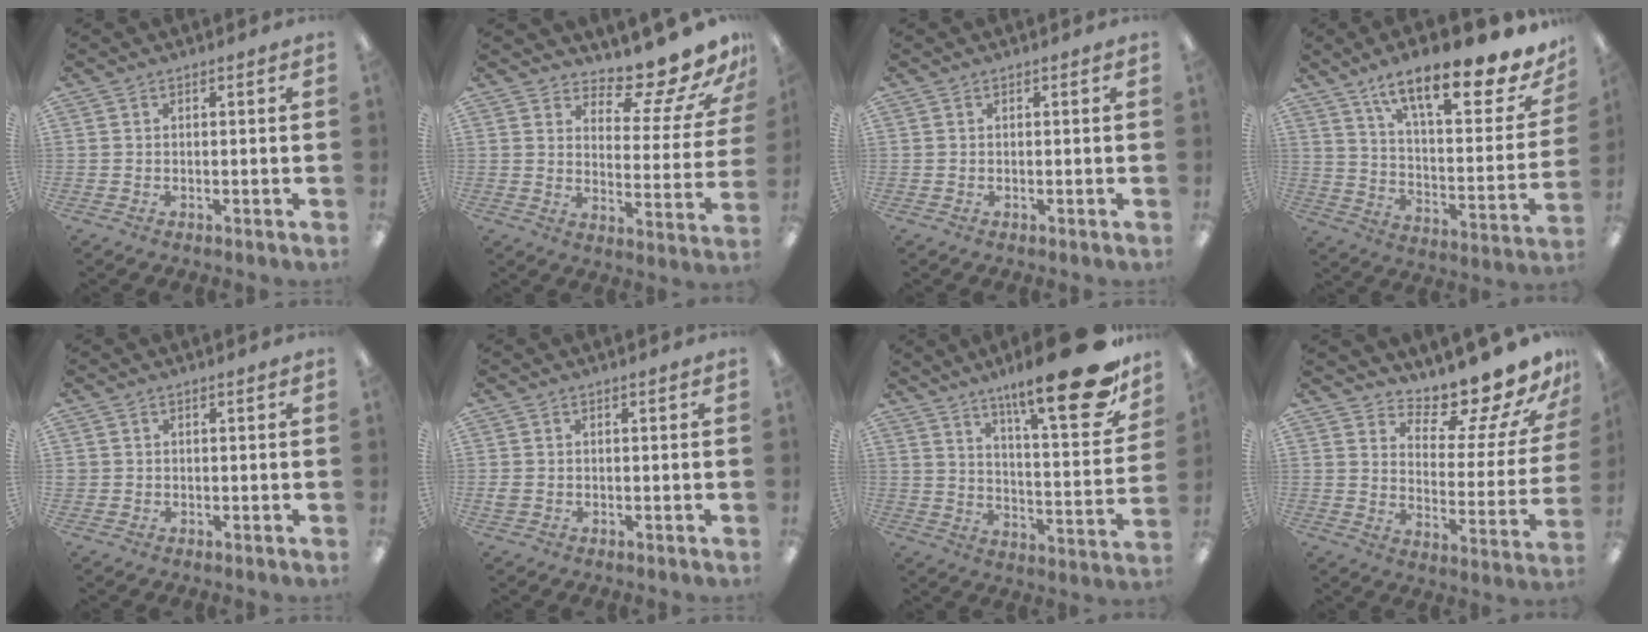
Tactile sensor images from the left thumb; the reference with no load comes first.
{"total": 12.8, "force": [11.3, 3.3, 5.1], "torque": [-0.072, -0.103, 0.191]}
{"total": 0.0}
{"total": 19.8, "force": [14.4, 5.1, 12.6], "torque": [-0.193, -0.105, 0.235]}
{"total": 0.9, "force": [0.1, 0.8, 0.0], "torque": [-0.001, 0.004, 0.002]}
{"total": 1.1, "force": [-0.1, 0.9, 0.7], "torque": [-0.013, 0.004, -0.003]}
{"total": 23.3, "force": [15.1, 5.9, 16.8], "torque": [-0.240, -0.106, 0.236]}
{"total": 14.1, "force": [12.8, 3.1, 5.0], "torque": [-0.069, -0.116, 0.213]}